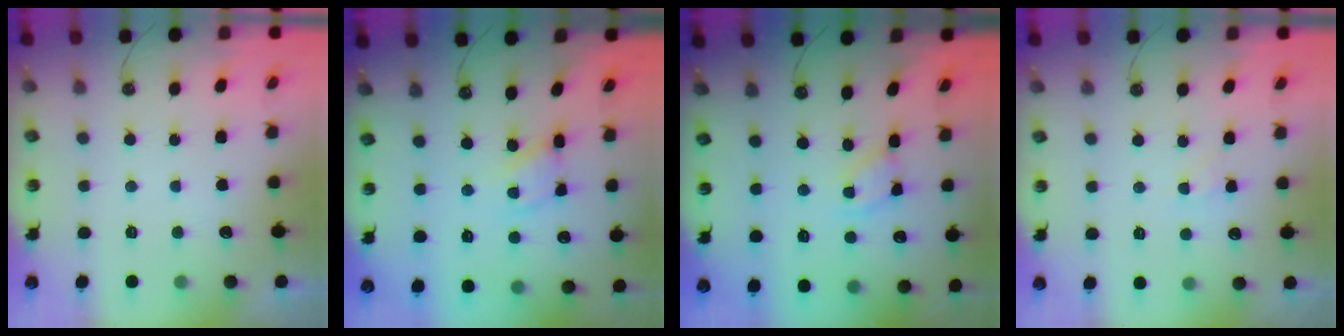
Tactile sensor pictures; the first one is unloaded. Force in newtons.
{"total": 5.3, "press": 5.3, "slide": 0.3}
{"total": 3.5, "press": 3.5, "slide": 0.2}
{"total": 5.6, "press": 5.6, "slide": 0.7}